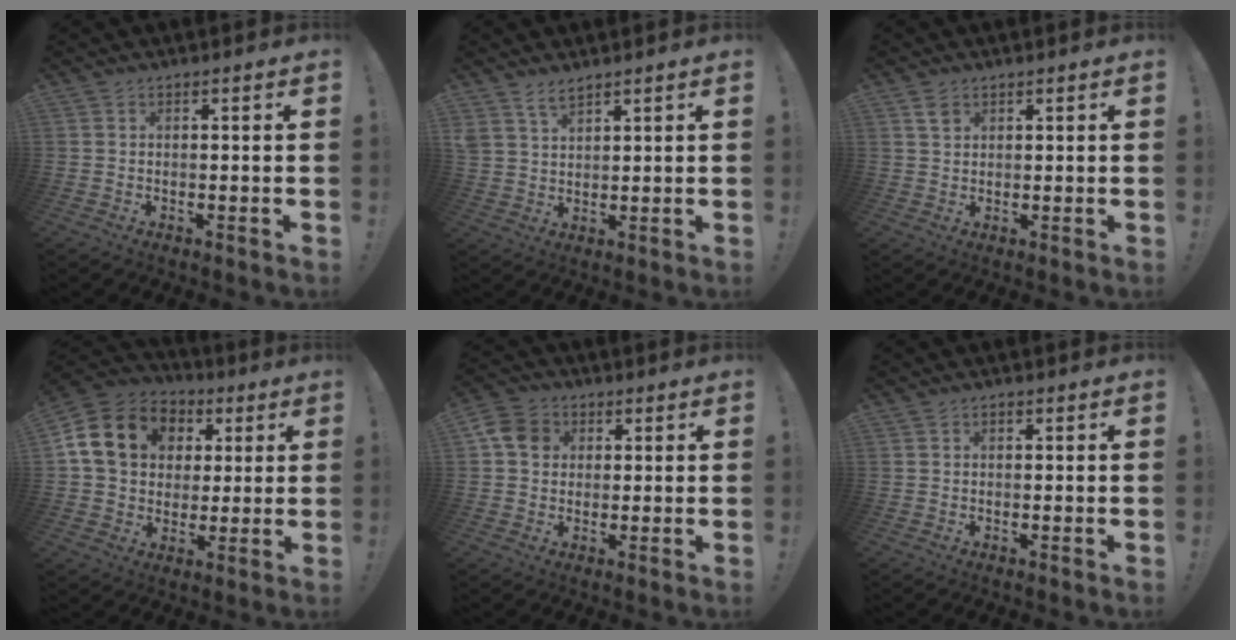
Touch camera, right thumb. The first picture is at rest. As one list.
[{"total": 4.3, "force": [3.6, 1.4, 1.9], "torque": [-0.040, -0.018, 0.068]}, {"total": 2.5, "force": [1.5, 1.7, 1.0], "torque": [-0.001, -0.008, 0.025]}, {"total": 17.6, "force": [4.9, 14.2, 9.2], "torque": [-0.149, 0.000, 0.104]}, {"total": 7.7, "force": [2.1, 6.5, 3.7], "torque": [-0.065, 0.005, 0.043]}, {"total": 0.6, "force": [0.1, 0.5, 0.4], "torque": [-0.008, 0.003, 0.002]}]